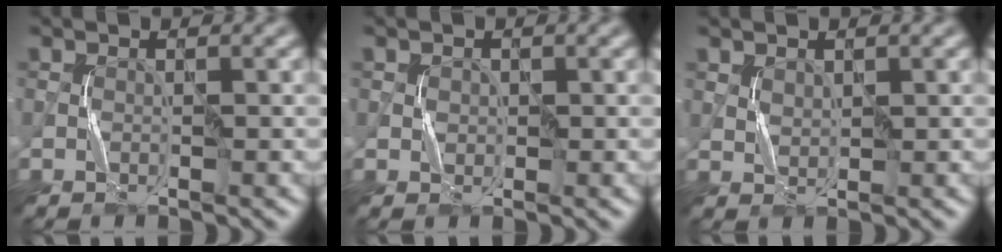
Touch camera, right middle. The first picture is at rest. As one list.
[{"total": 0.9, "force": [0.2, 0.8, 0.2], "torque": [0.000, -0.003, 0.007]}, {"total": 1.2, "force": [0.8, 0.7, 0.5], "torque": [-0.015, -0.001, 0.021]}]